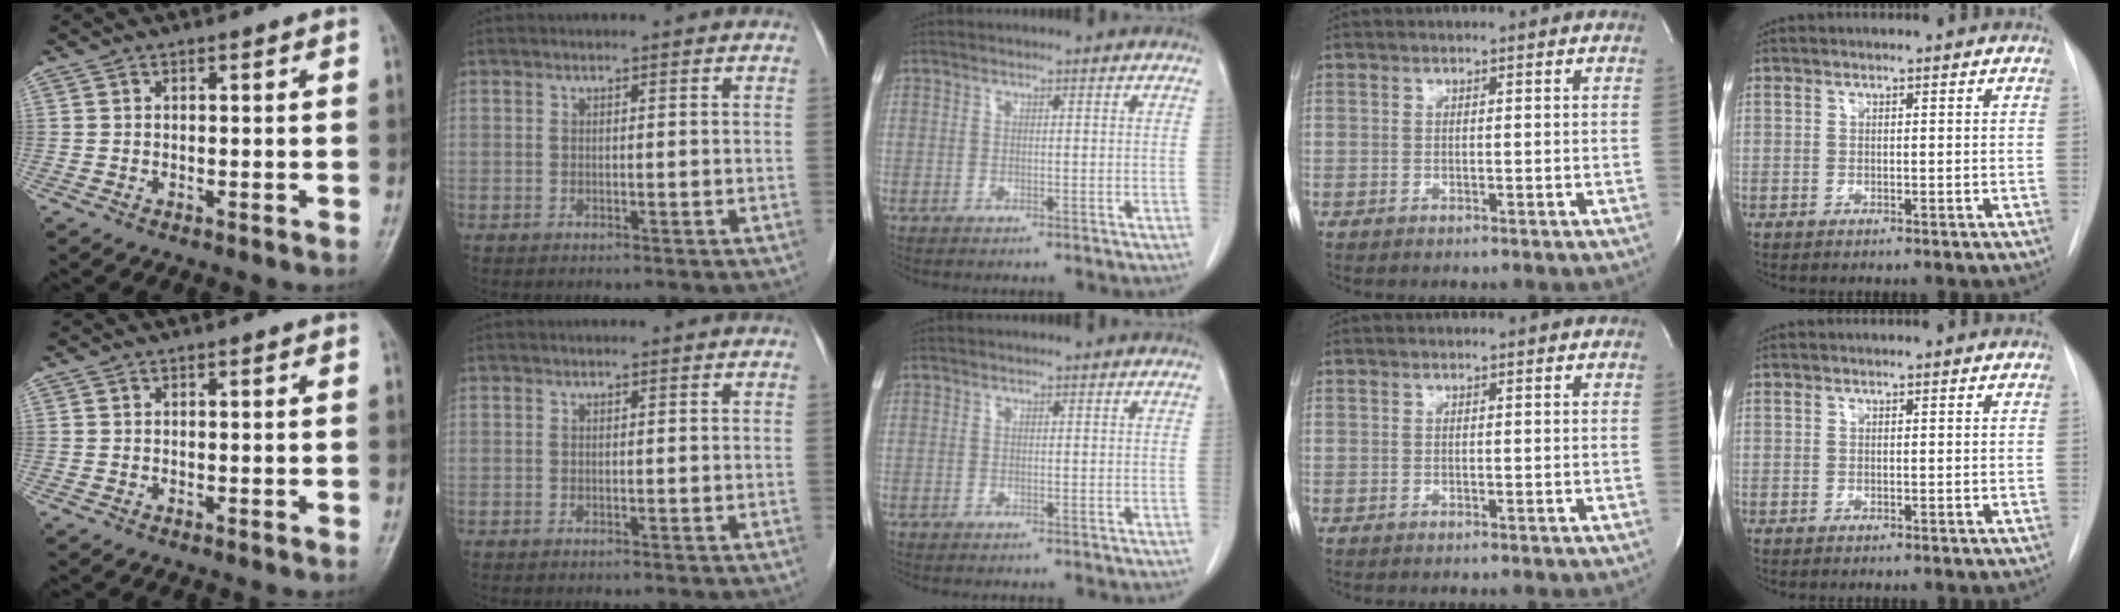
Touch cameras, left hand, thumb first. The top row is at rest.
{}